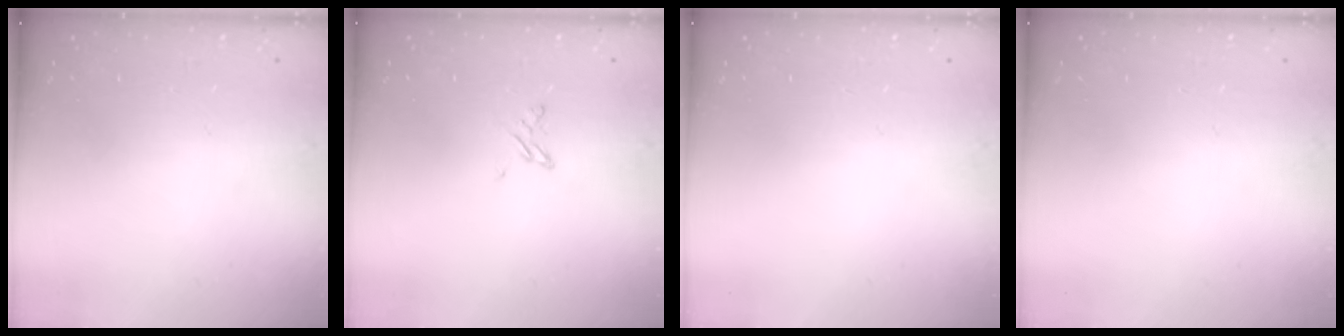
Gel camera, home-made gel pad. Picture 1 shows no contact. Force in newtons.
{"total": 3.0, "press": 2.9, "slide": 0.4}
{"total": 0.0}
{"total": 0.0}